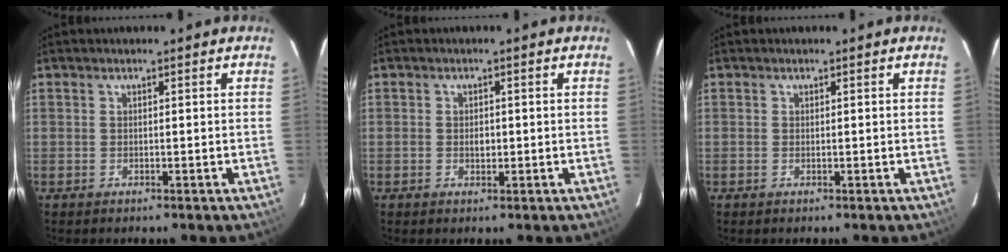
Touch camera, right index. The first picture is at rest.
{"total": 1.5, "force": [-0.2, 1.2, 1.0], "torque": [-0.017, 0.003, -0.004]}
{"total": 0.0}